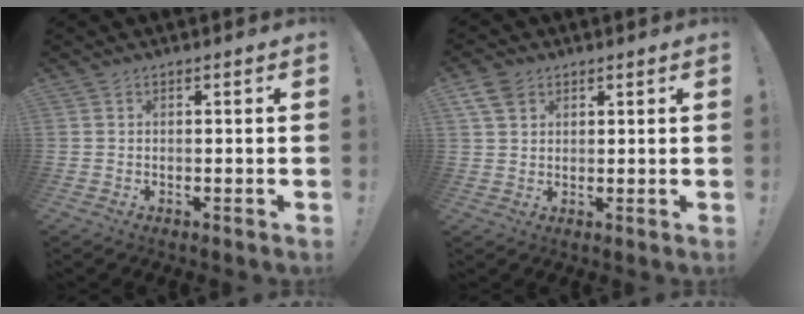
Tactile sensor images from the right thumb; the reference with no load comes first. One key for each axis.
{"total": 6.7, "fx": 3.7, "fy": 4.6, "fz": 3.1, "tx": -0.058, "ty": -0.009, "tz": 0.075}